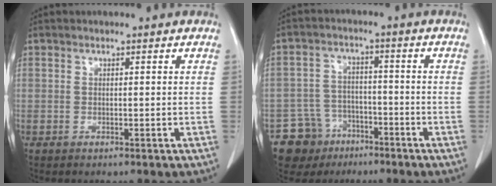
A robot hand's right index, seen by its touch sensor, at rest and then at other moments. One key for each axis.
{"total": 7.9, "fx": -4.8, "fy": 6.2, "fz": 0.5, "tx": -0.011, "ty": 0.014, "tz": -0.077}